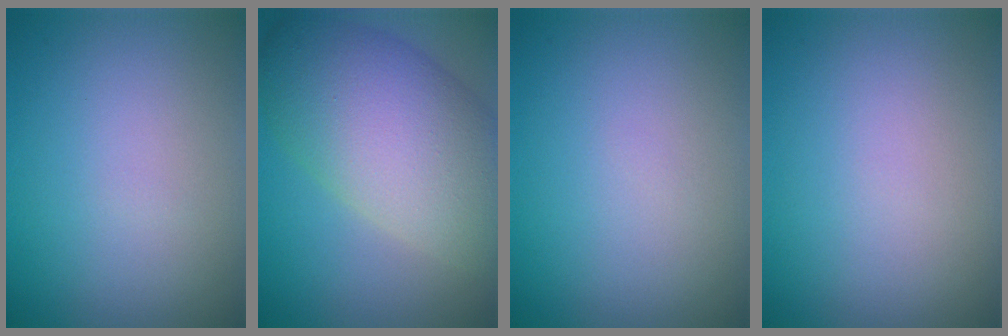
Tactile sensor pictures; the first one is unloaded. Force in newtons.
{"total": 11.1, "press": 11.1, "slide": 0.7}
{"total": 0.0}
{"total": 0.0}